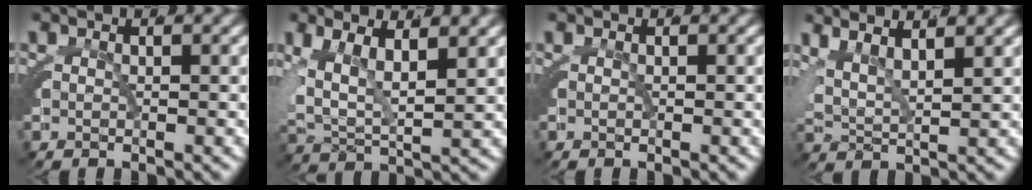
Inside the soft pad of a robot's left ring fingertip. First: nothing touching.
{"total": 7.4, "force": [1.0, 5.2, 5.2], "torque": [-0.116, -0.015, 0.019]}
{"total": 0.0}
{"total": 7.1, "force": [3.3, 4.6, 4.4], "torque": [-0.083, 0.008, 0.045]}